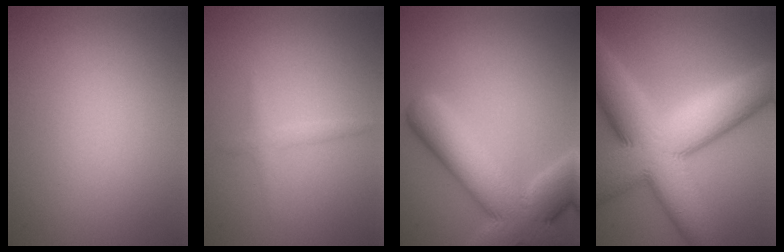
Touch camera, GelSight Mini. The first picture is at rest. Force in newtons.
{"total": 1.3, "press": 1.3, "slide": 0.1}
{"total": 10.7, "press": 10.7, "slide": 1.0}
{"total": 14.9, "press": 14.9, "slide": 0.4}